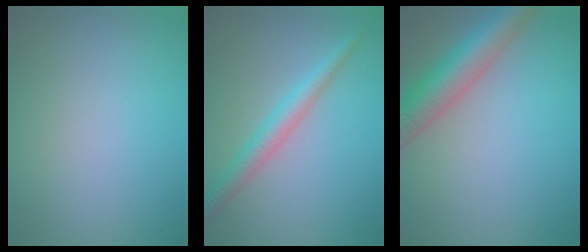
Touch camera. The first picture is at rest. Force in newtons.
{"total": 2.9, "press": 2.9, "slide": 0.1}
{"total": 6.2, "press": 6.2, "slide": 0.3}